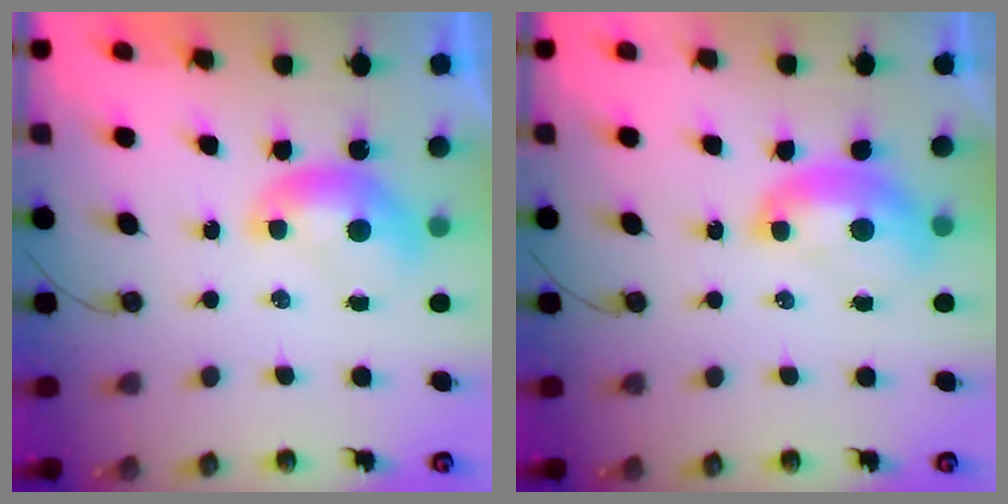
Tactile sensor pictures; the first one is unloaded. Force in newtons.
{"total": 2.1, "press": 2.0, "slide": 0.7}